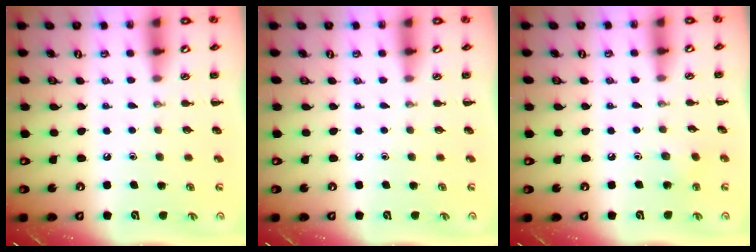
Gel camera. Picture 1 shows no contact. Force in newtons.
{"total": 0.0}
{"total": 3.8, "press": 3.6, "slide": 1.0}